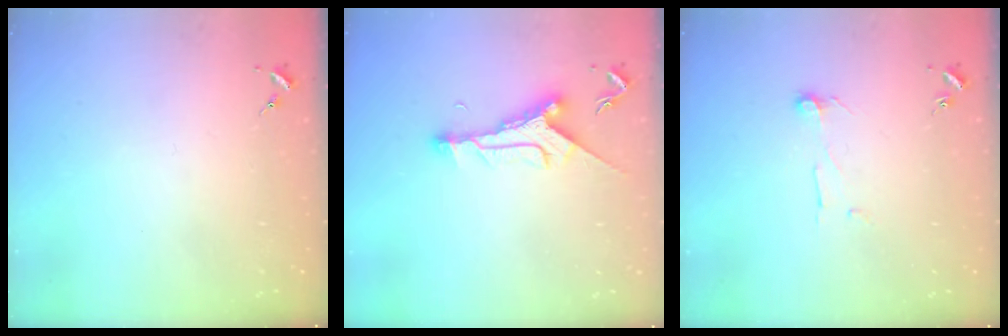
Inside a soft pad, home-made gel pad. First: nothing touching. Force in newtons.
{"total": 10.0, "press": 9.9, "slide": 0.7}
{"total": 6.5, "press": 6.5, "slide": 0.6}